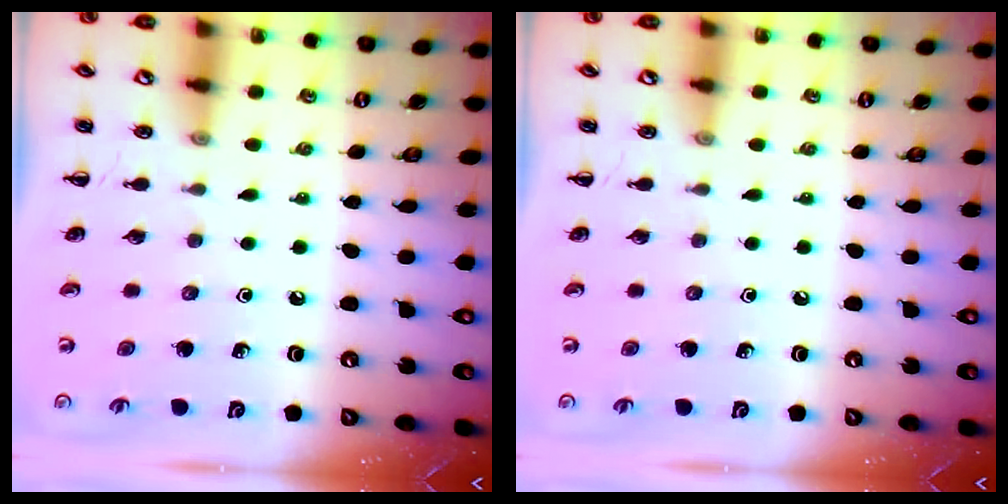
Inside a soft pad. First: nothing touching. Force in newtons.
{"total": 0.0}